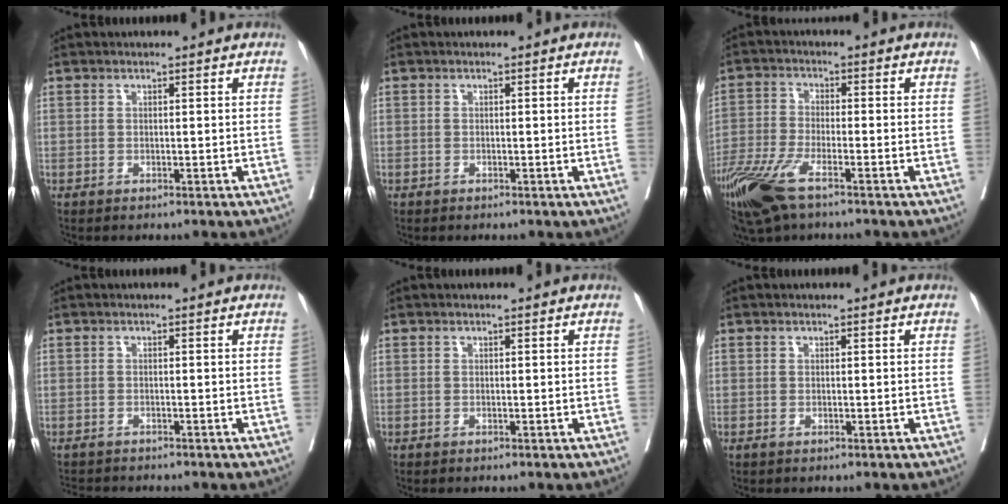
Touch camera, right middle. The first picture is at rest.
{"total": 0.0}
{"total": 10.6, "force": [-7.0, 2.6, 7.5], "torque": [-0.155, -0.023, -0.133]}
{"total": 3.0, "force": [-3.0, 0.2, 0.4], "torque": [-0.002, -0.011, -0.048]}
{"total": 0.0}
{"total": 0.0}